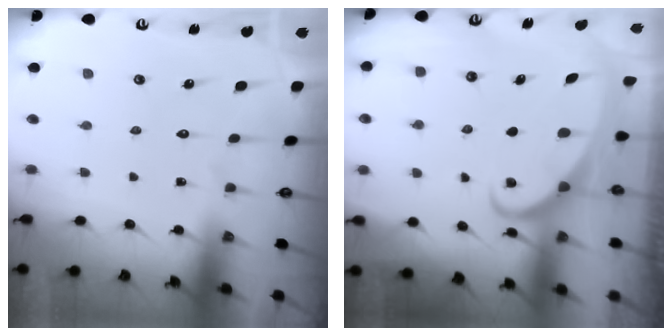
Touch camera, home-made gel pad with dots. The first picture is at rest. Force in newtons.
{"total": 2.2, "press": 2.2, "slide": 0.3}